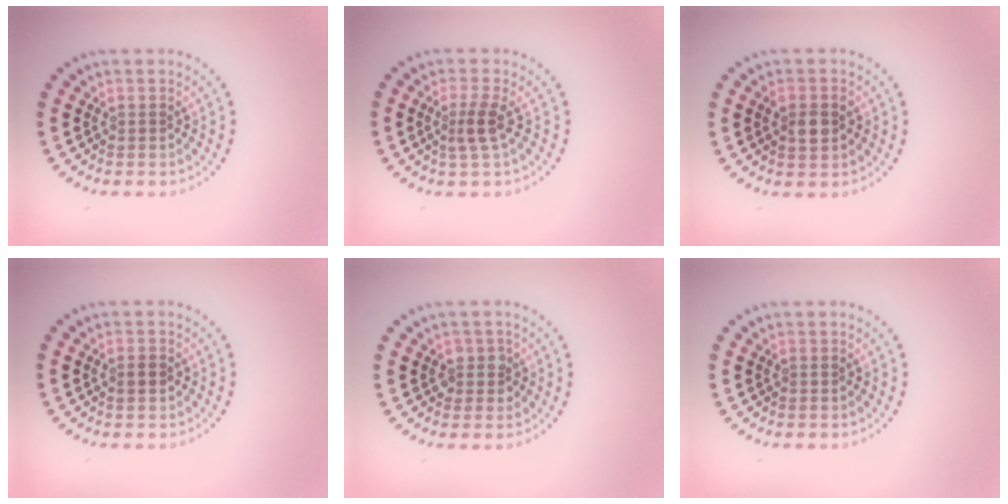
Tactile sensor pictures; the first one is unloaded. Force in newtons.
{"total": 2.0, "press": 1.5, "slide": 1.3}
{"total": 2.5, "press": 2.5, "slide": 0.2}
{"total": 1.3, "press": 1.3, "slide": 0.0}
{"total": 1.5, "press": 1.4, "slide": 0.7}
{"total": 0.0}